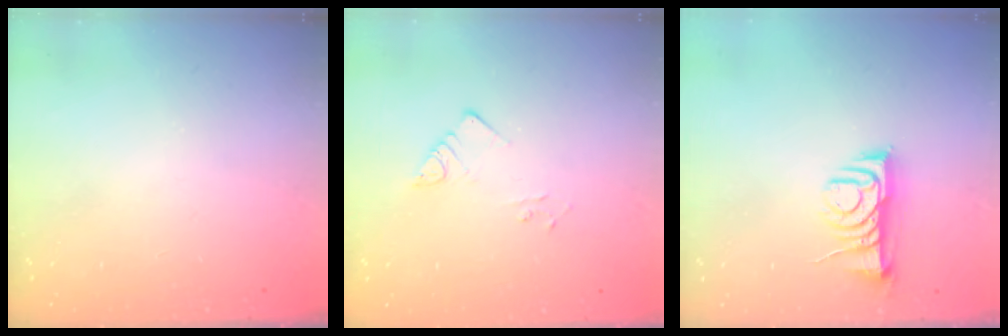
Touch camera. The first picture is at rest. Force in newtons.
{"total": 2.2, "press": 2.2, "slide": 0.2}
{"total": 8.3, "press": 8.2, "slide": 0.9}